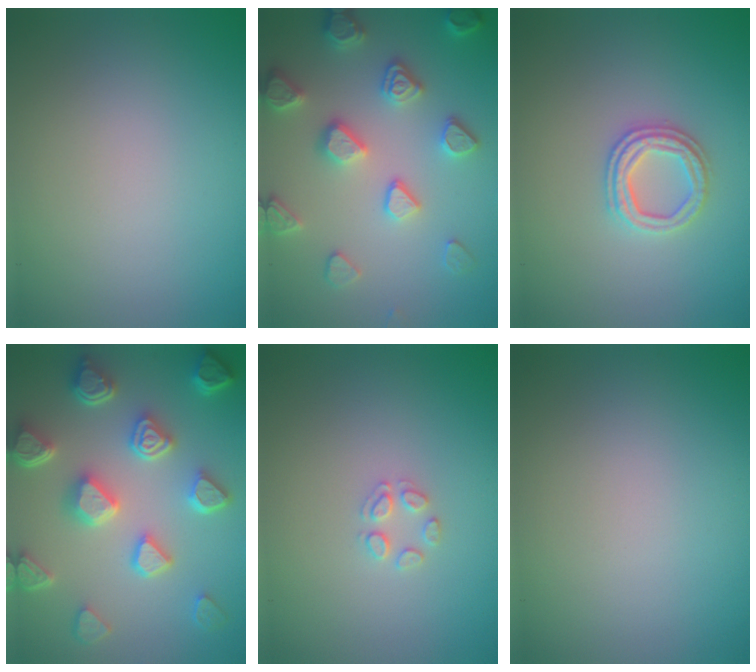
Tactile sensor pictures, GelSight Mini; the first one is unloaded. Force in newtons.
{"total": 4.4, "press": 4.4, "slide": 0.4}
{"total": 2.9, "press": 2.7, "slide": 1.0}
{"total": 7.3, "press": 6.0, "slide": 4.2}
{"total": 1.5, "press": 1.5, "slide": 0.1}
{"total": 0.0}